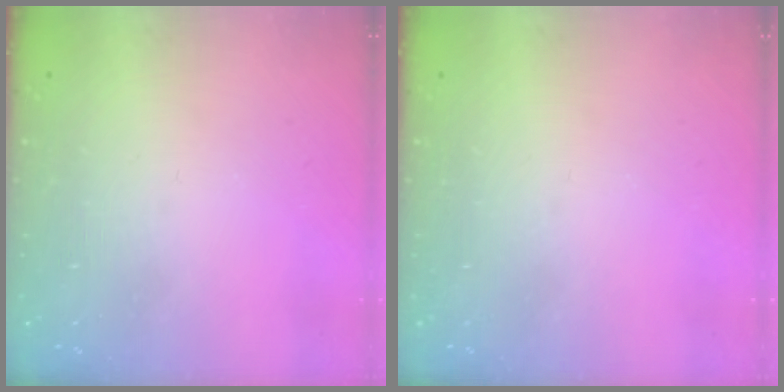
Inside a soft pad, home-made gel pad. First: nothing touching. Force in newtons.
{"total": 0.0}